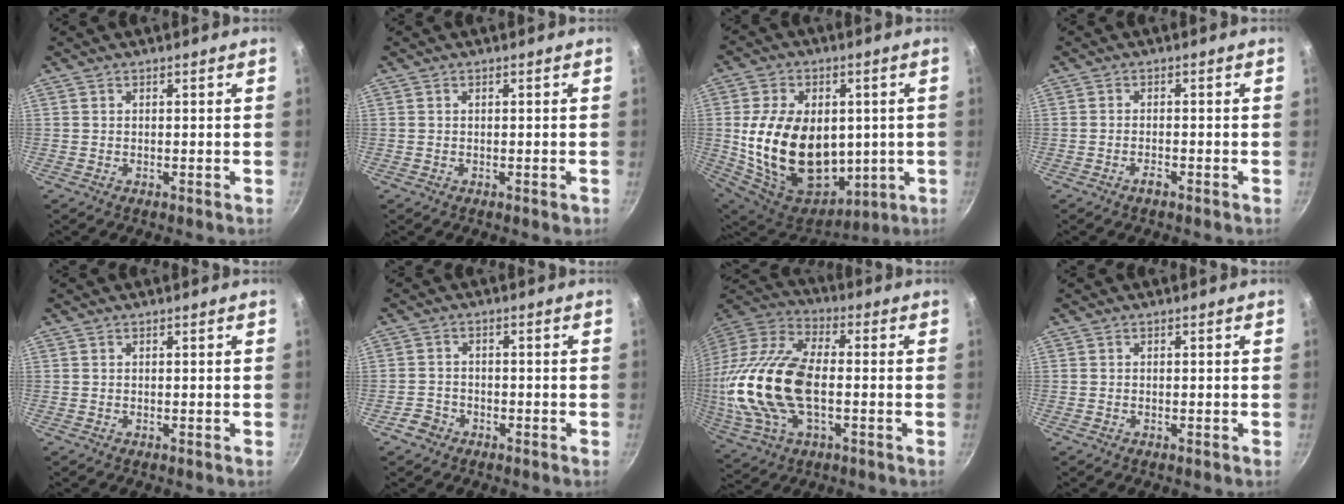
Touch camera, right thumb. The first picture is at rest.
{"total": 0.7, "force": [-0.2, 0.3, 0.6], "torque": [-0.006, 0.001, -0.002]}
{"total": 24.3, "force": [0.7, 16.8, 17.6], "torque": [-0.291, -0.012, 0.035]}
{"total": 1.4, "force": [-1.1, 0.3, 0.8], "torque": [-0.021, 0.010, -0.023]}
{"total": 0.0}
{"total": 3.1, "force": [-2.1, 2.3, 0.5], "torque": [-0.006, 0.027, -0.036]}
{"total": 23.6, "force": [-1.7, 12.7, 19.8], "torque": [-0.411, 0.027, -0.037]}
{"total": 0.0}